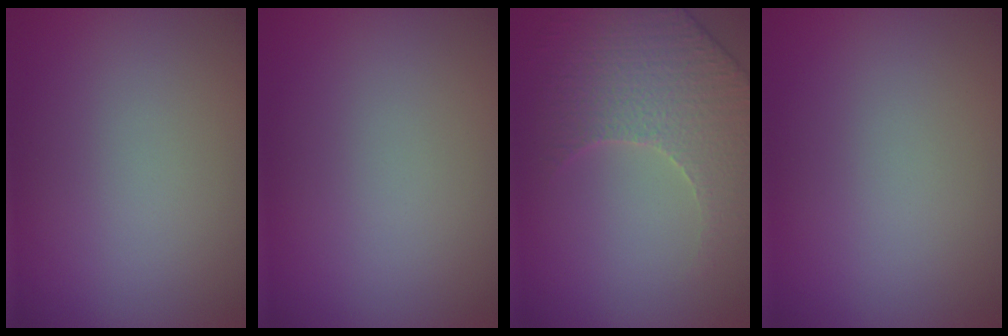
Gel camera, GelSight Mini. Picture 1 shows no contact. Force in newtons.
{"total": 0.0}
{"total": 4.4, "press": 4.2, "slide": 1.2}
{"total": 0.0}